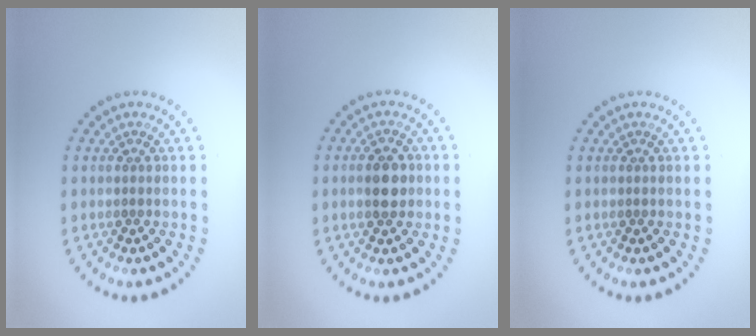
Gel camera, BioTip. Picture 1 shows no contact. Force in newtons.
{"total": 3.3, "press": 3.3, "slide": 0.1}
{"total": 0.0}